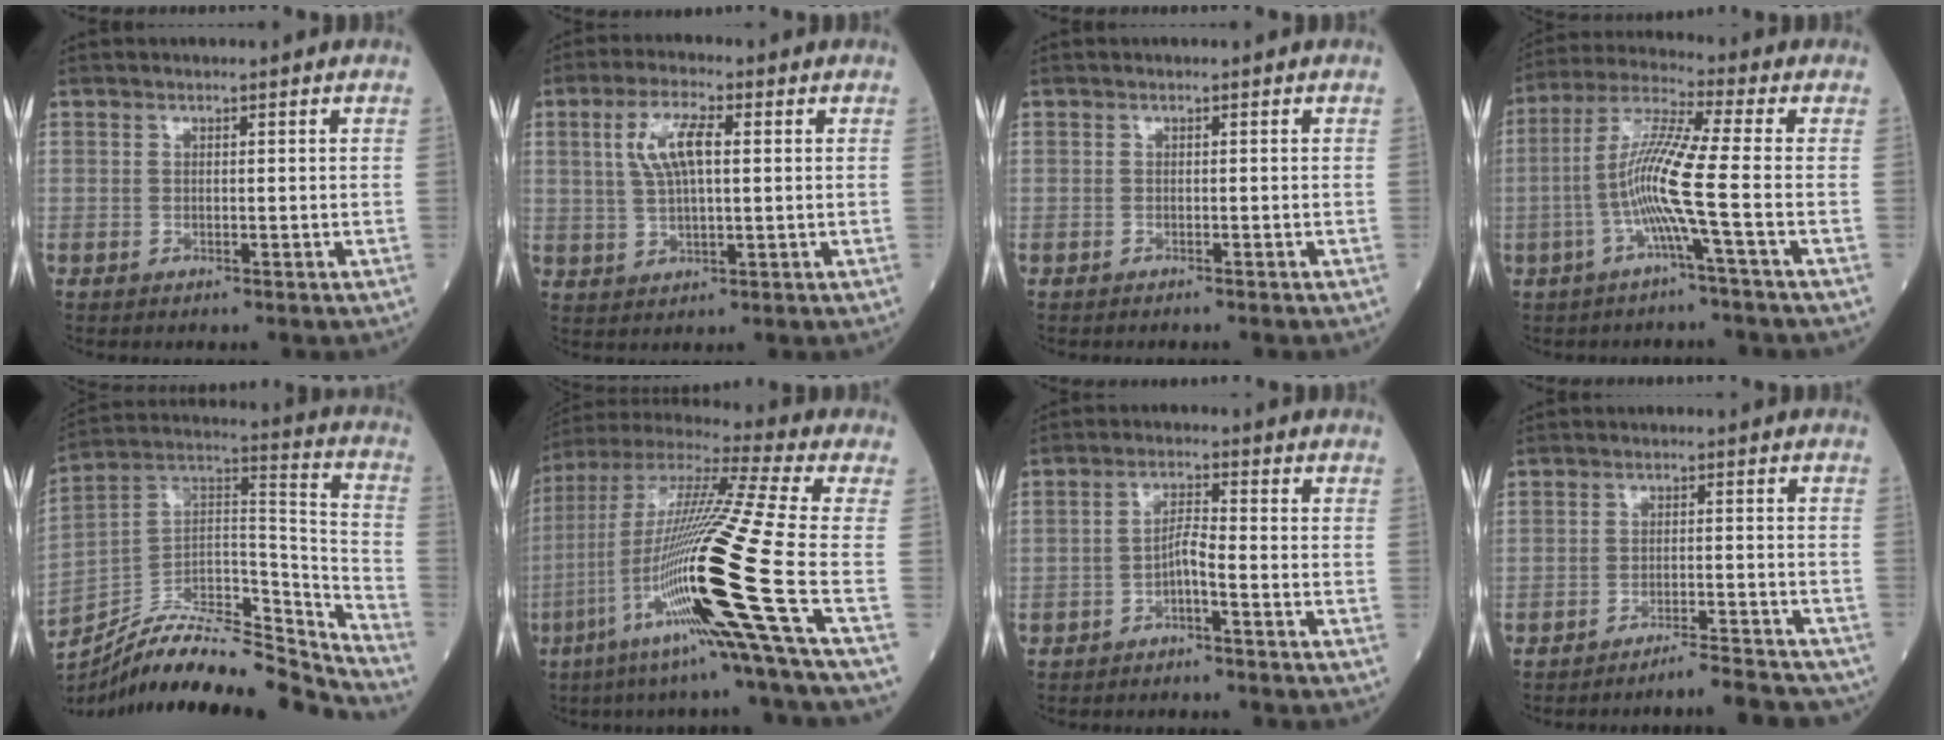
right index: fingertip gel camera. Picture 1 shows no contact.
{"total": 7.1, "force": [1.7, 1.9, 6.6], "torque": [-0.138, 0.011, 0.036]}
{"total": 1.1, "force": [-1.0, 0.1, 0.4], "torque": [-0.007, -0.001, -0.014]}
{"total": 9.4, "force": [-2.3, -1.3, 9.0], "torque": [-0.188, 0.009, -0.049]}
{"total": 22.0, "force": [-20.6, 3.5, 7.1], "torque": [-0.121, 0.044, -0.339]}
{"total": 26.1, "force": [-8.4, -2.3, 24.6], "torque": [-0.467, -0.030, -0.168]}
{"total": 2.9, "force": [-1.5, 0.3, 2.5], "torque": [-0.047, 0.006, -0.027]}
{"total": 7.2, "force": [-7.1, 0.1, 1.1], "torque": [-0.002, 0.007, -0.101]}